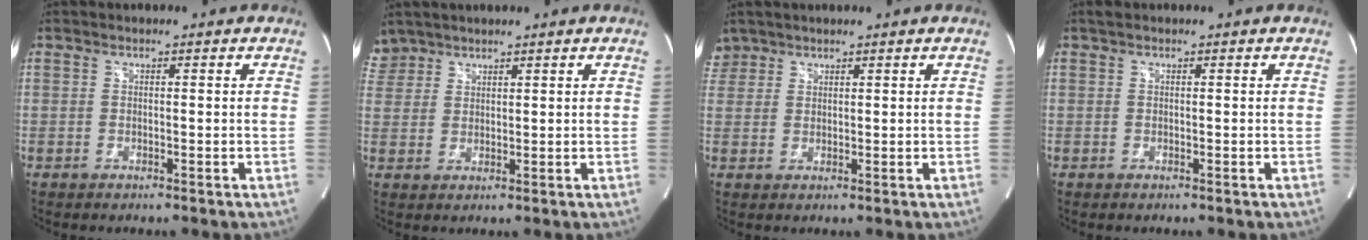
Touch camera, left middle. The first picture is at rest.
{"total": 3.8, "force": [3.3, 1.9, -0.3], "torque": [0.010, 0.013, 0.068]}
{"total": 3.1, "force": [2.5, 1.8, -0.2], "torque": [0.009, 0.011, 0.049]}
{"total": 0.5, "force": [0.4, 0.2, 0.2], "torque": [-0.008, 0.009, 0.007]}